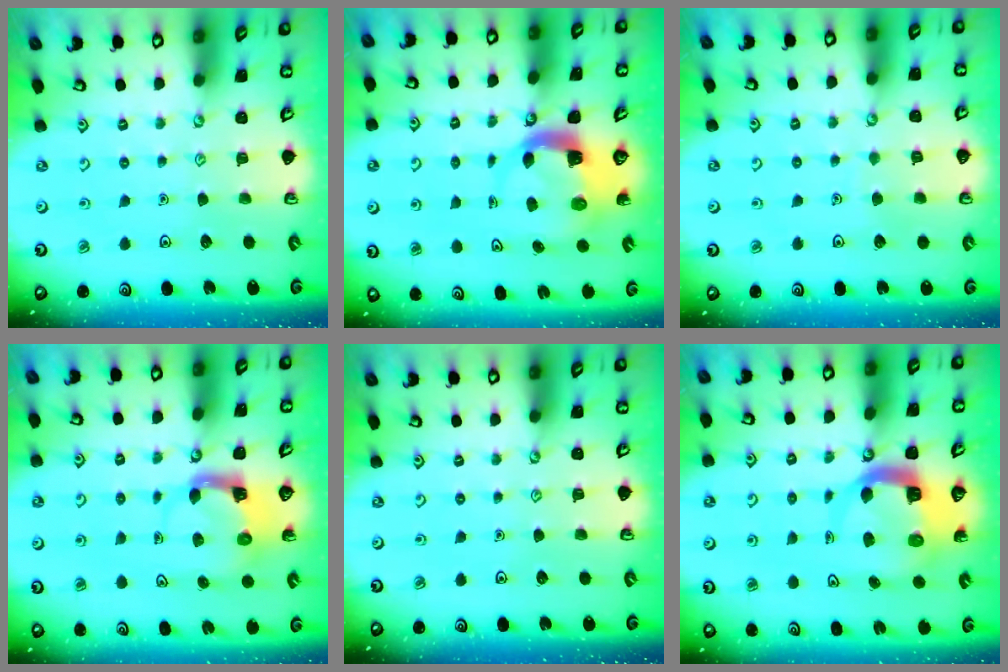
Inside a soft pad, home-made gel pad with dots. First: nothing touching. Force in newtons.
{"total": 4.5, "press": 4.5, "slide": 0.7}
{"total": 2.8, "press": 2.8, "slide": 0.1}
{"total": 3.9, "press": 3.8, "slide": 0.7}
{"total": 0.0}
{"total": 8.2, "press": 8.1, "slide": 1.1}